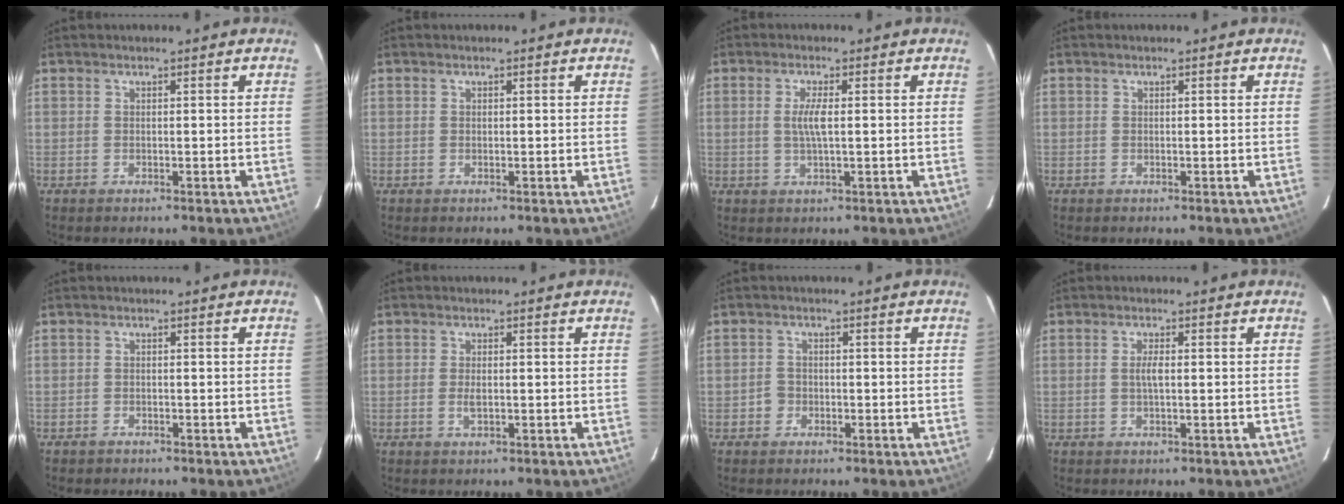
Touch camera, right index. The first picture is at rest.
{"total": 0.0}
{"total": 3.3, "force": [0.2, 0.4, 3.3], "torque": [-0.066, -0.002, 0.003]}
{"total": 0.0}
{"total": 1.1, "force": [-0.9, 0.7, 0.0], "torque": [-0.007, 0.003, -0.014]}
{"total": 2.0, "force": [-0.5, 1.0, 1.7], "torque": [-0.033, -0.002, -0.007]}
{"total": 0.6, "force": [-0.3, 0.5, 0.0], "torque": [0.000, 0.000, -0.006]}
{"total": 1.9, "force": [0.0, 0.3, 1.9], "torque": [-0.037, 0.000, -0.003]}